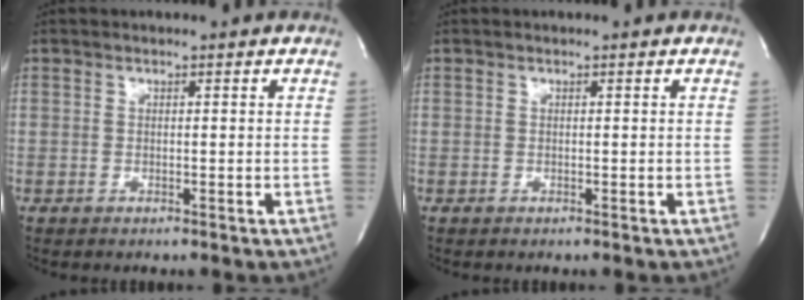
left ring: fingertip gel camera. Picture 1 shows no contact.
{"total": 0.0}